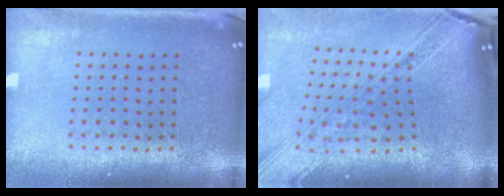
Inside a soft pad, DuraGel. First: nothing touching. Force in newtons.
{"total": 4.1, "press": 2.9, "slide": 2.9}